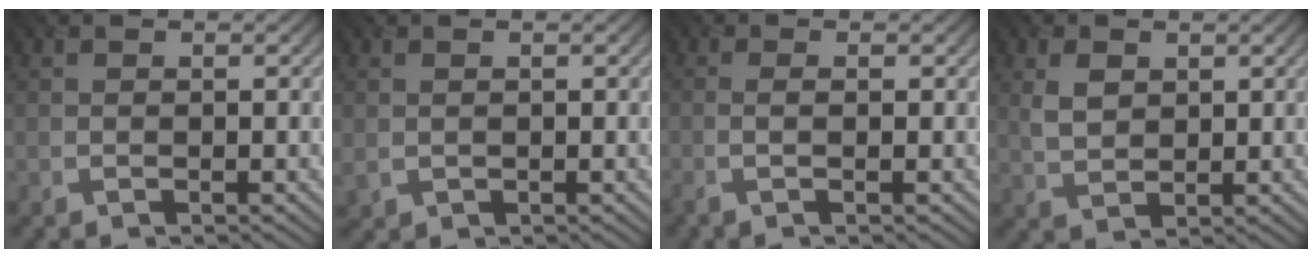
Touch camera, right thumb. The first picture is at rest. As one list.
[{"total": 1.1, "force": [0.2, 1.0, 0.6], "torque": [-0.017, -0.005, 0.007]}, {"total": 1.6, "force": [-0.3, 0.3, 1.6], "torque": [-0.031, 0.004, -0.013]}, {"total": 3.7, "force": [1.4, 2.4, 2.4], "torque": [-0.056, 0.000, 0.028]}]